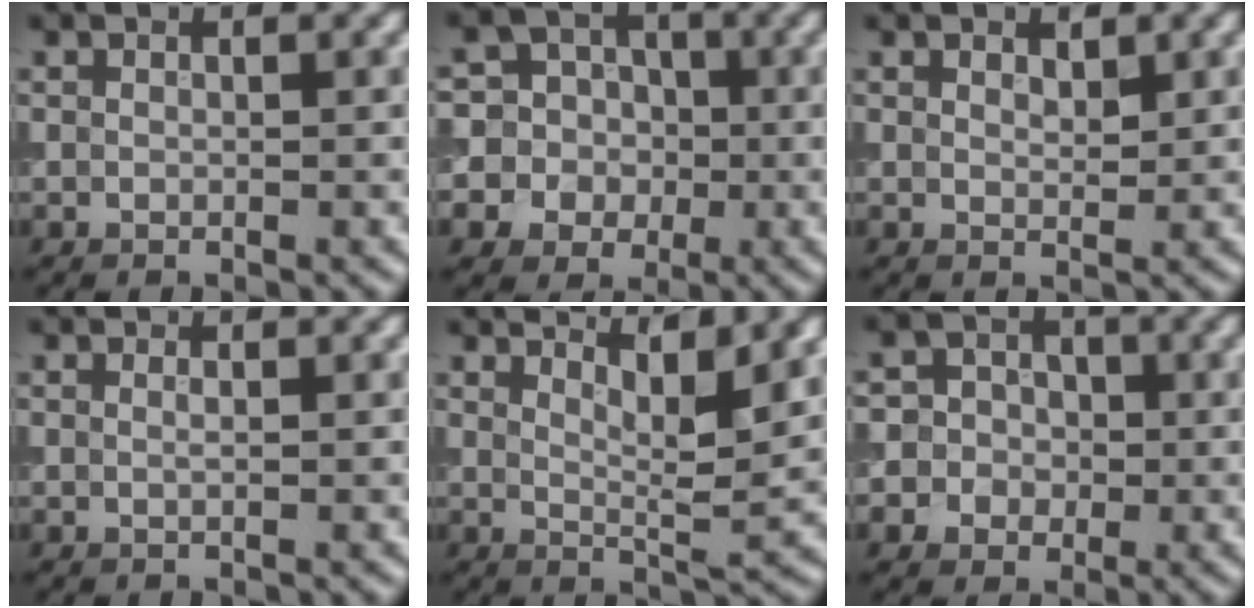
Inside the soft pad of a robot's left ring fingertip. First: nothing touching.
{"total": 10.1, "force": [0.1, 9.9, 2.2], "torque": [-0.079, 0.022, -0.006]}
{"total": 1.1, "force": [0.8, 0.6, 0.6], "torque": [-0.010, -0.001, 0.015]}
{"total": 0.7, "force": [0.2, 0.3, 0.6], "torque": [-0.007, 0.000, -0.001]}
{"total": 4.9, "force": [3.5, 0.8, 3.3], "torque": [-0.048, -0.003, 0.054]}
{"total": 7.6, "force": [-1.0, 7.3, 1.7], "torque": [-0.020, 0.016, -0.041]}